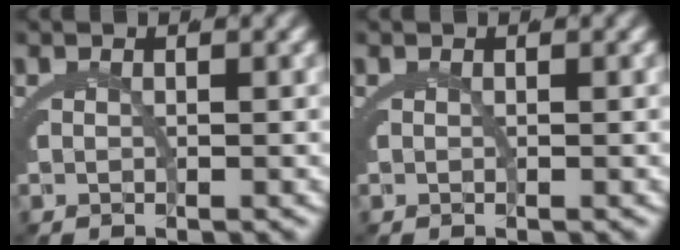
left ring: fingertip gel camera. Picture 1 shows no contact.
{"total": 0.0}